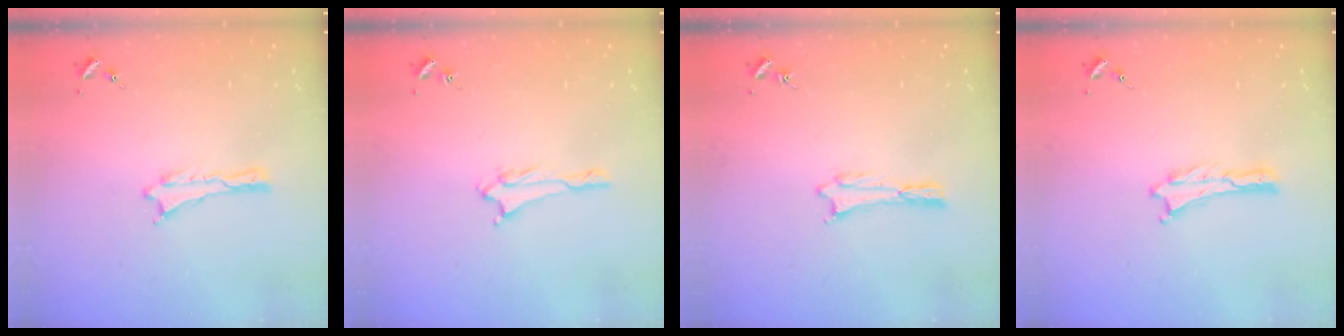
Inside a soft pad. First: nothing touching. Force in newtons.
{"total": 1.6, "press": 1.6, "slide": 0.1}
{"total": 0.7, "press": 0.7, "slide": 0.1}
{"total": 0.0}